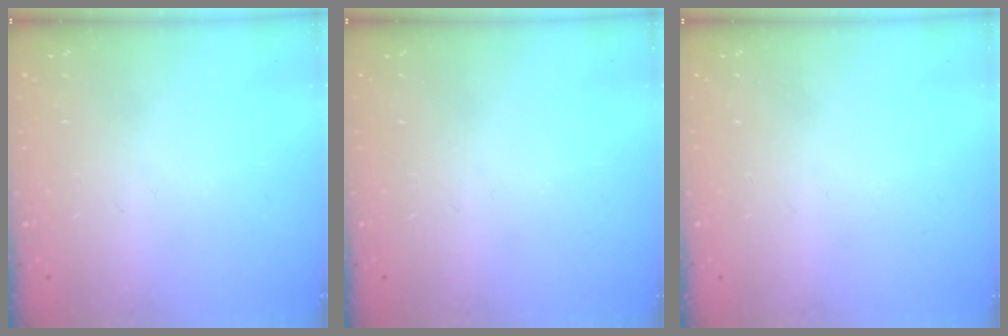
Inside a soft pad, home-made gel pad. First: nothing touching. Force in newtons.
{"total": 0.0}
{"total": 0.0}